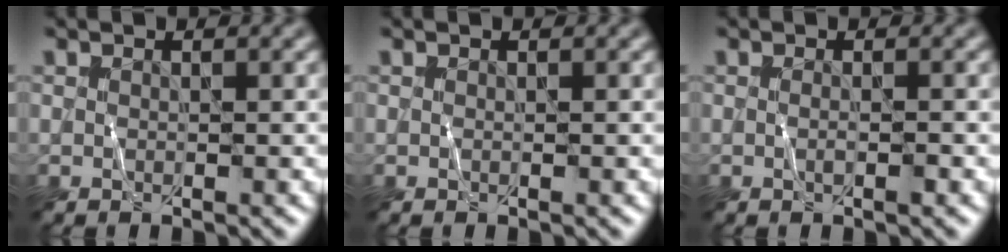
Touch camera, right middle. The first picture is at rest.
{"total": 0.0}
{"total": 0.9, "force": [-0.2, 0.1, 0.8], "torque": [-0.017, -0.002, -0.004]}